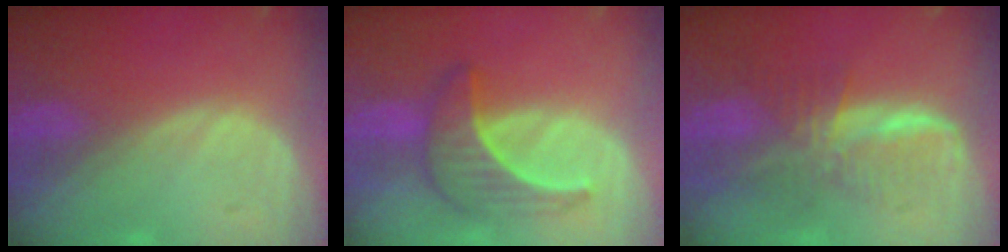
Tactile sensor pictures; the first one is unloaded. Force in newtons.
{"total": 6.2, "press": 6.0, "slide": 1.8}
{"total": 7.3, "press": 6.6, "slide": 3.1}